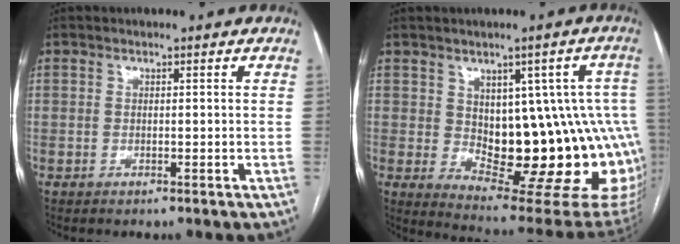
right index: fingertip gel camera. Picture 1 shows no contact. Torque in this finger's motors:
{"motor_torque": [1.46, -0.67, 0.52, 0.11]}